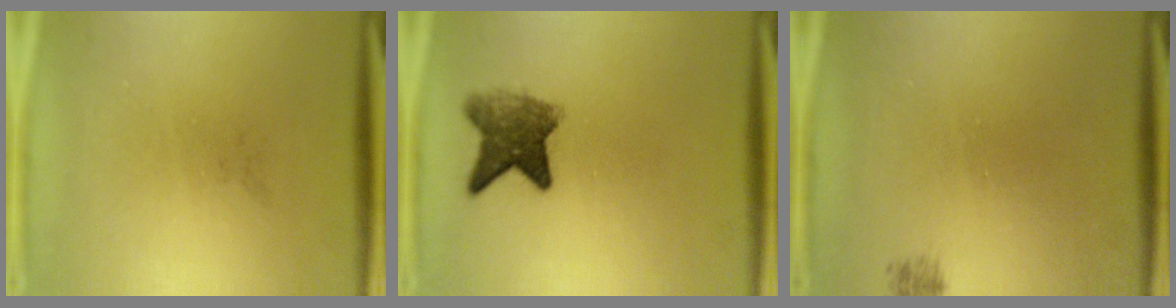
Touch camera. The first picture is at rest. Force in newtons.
{"total": 6.2}
{"total": 0.7}